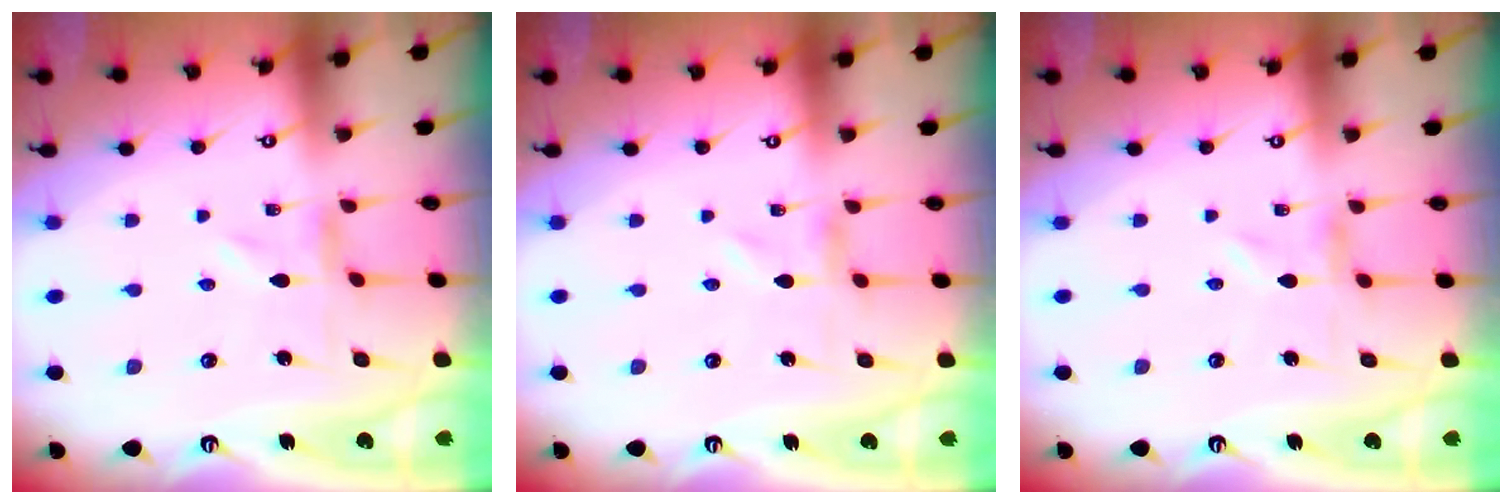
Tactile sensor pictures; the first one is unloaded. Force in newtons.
{"total": 0.0}
{"total": 0.0}